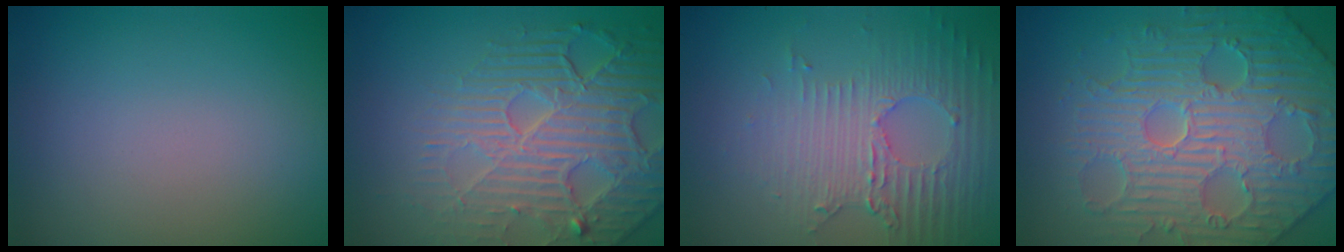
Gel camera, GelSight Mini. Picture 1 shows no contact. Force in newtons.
{"total": 6.7, "press": 5.3, "slide": 4.1}
{"total": 4.5, "press": 3.1, "slide": 3.2}
{"total": 7.2, "press": 6.0, "slide": 3.9}